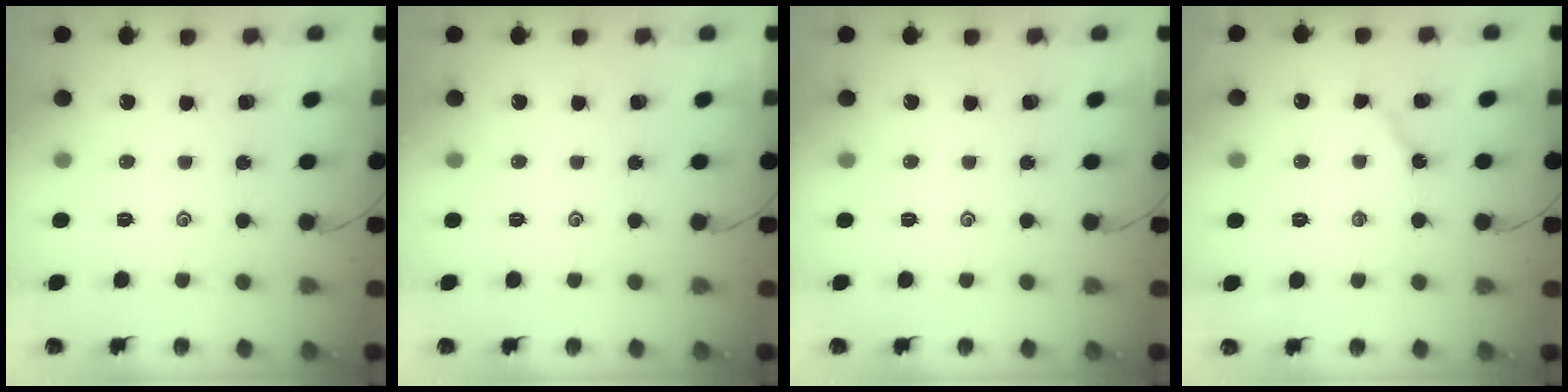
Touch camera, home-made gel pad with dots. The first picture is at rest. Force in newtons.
{"total": 0.0}
{"total": 0.0}
{"total": 4.7, "press": 4.7, "slide": 0.4}